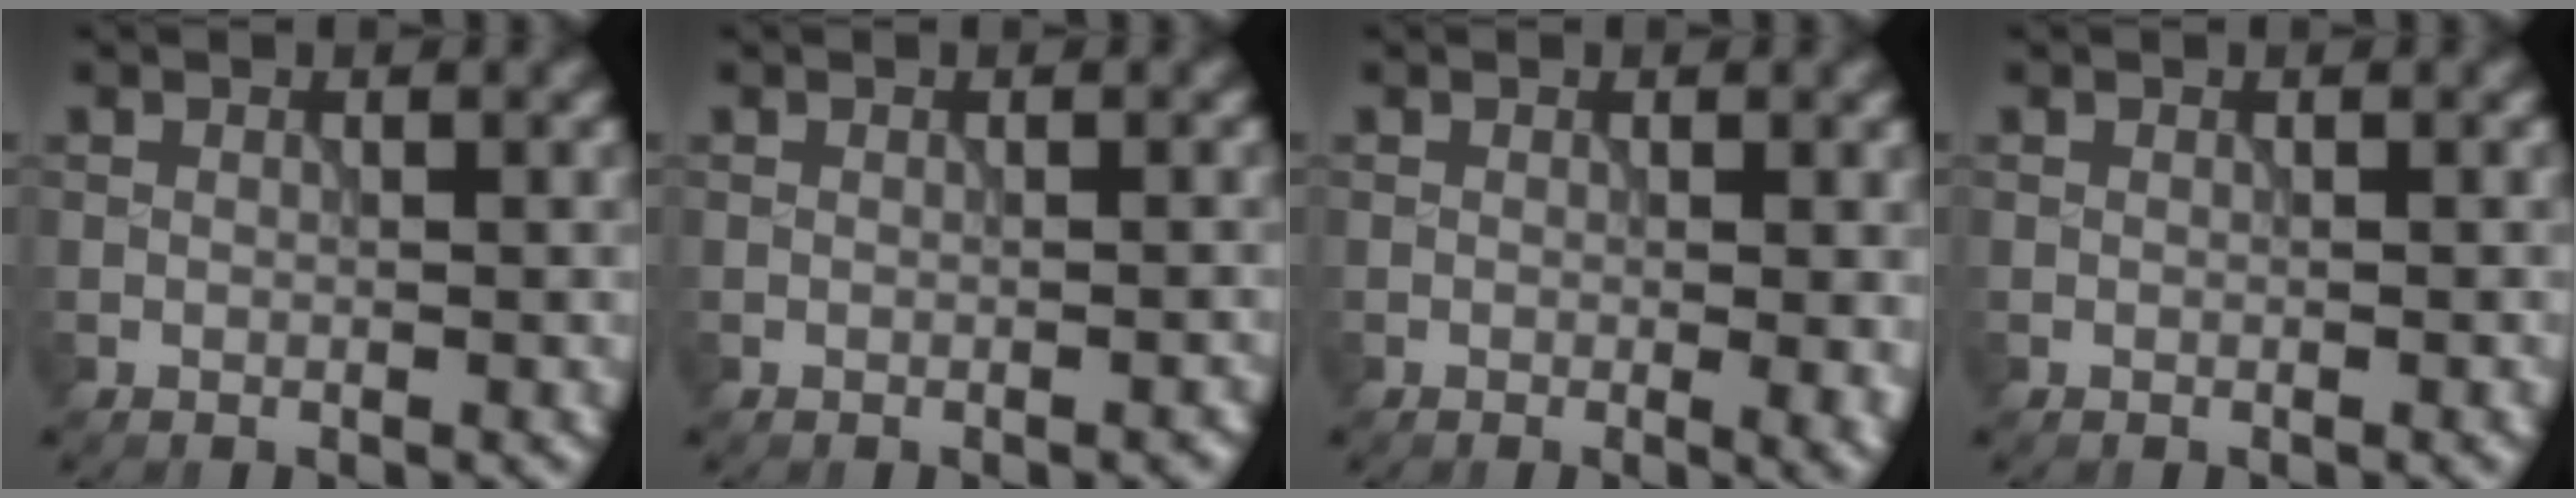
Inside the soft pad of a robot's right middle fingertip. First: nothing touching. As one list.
[{"total": 0.7, "force": [-0.4, 0.2, 0.5], "torque": [-0.006, 0.003, -0.007]}, {"total": 2.3, "force": [-0.2, 0.6, 2.2], "torque": [-0.026, -0.005, -0.003]}, {"total": 0.6, "force": [-0.1, 0.1, 0.6], "torque": [-0.004, 0.001, -0.003]}]